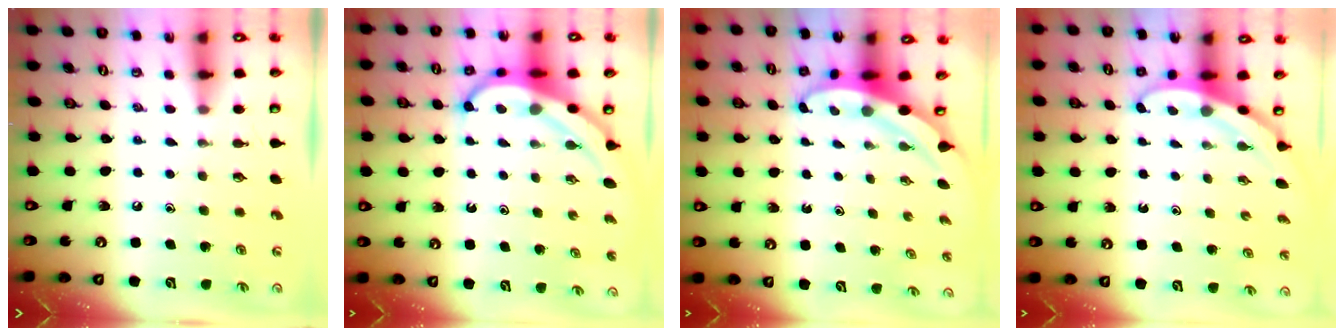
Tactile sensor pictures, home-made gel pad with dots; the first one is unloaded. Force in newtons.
{"total": 7.6, "press": 7.6, "slide": 0.8}
{"total": 3.9, "press": 3.8, "slide": 0.5}
{"total": 3.2, "press": 3.2, "slide": 0.1}